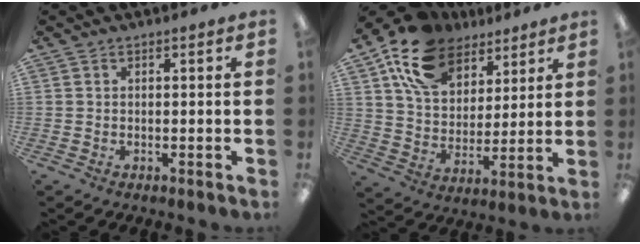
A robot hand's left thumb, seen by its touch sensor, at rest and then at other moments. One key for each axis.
{"total": 16.8, "fx": 10.8, "fy": 10.5, "fz": 7.6, "tx": -0.149, "ty": -0.044, "tz": 0.202}